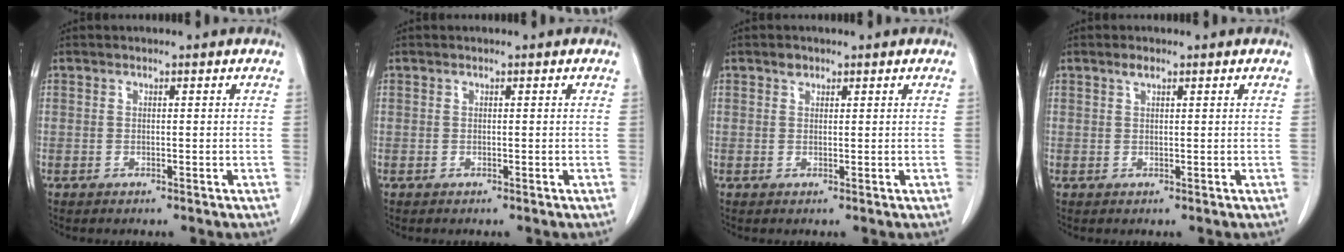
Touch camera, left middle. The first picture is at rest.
{"total": 0.0}
{"total": 1.0, "force": [0.7, 0.6, 0.2], "torque": [-0.004, -0.002, 0.012]}
{"total": 1.1, "force": [0.8, 0.2, 0.7], "torque": [-0.017, 0.001, 0.016]}